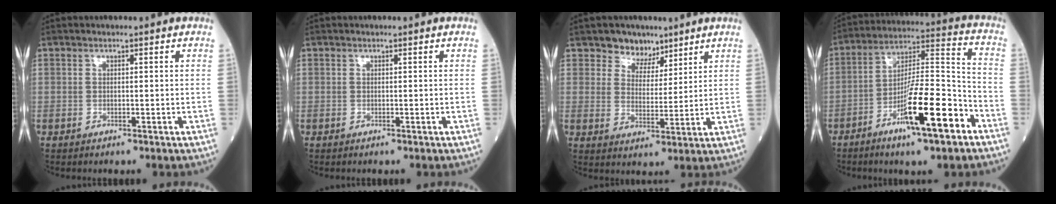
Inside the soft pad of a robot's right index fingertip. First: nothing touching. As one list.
[{"total": 0.0}, {"total": 5.6, "force": [4.2, 3.6, 0.8], "torque": [-0.010, 0.000, 0.074]}, {"total": 15.1, "force": [-7.6, 1.6, 13.0], "torque": [-0.224, -0.007, -0.127]}]